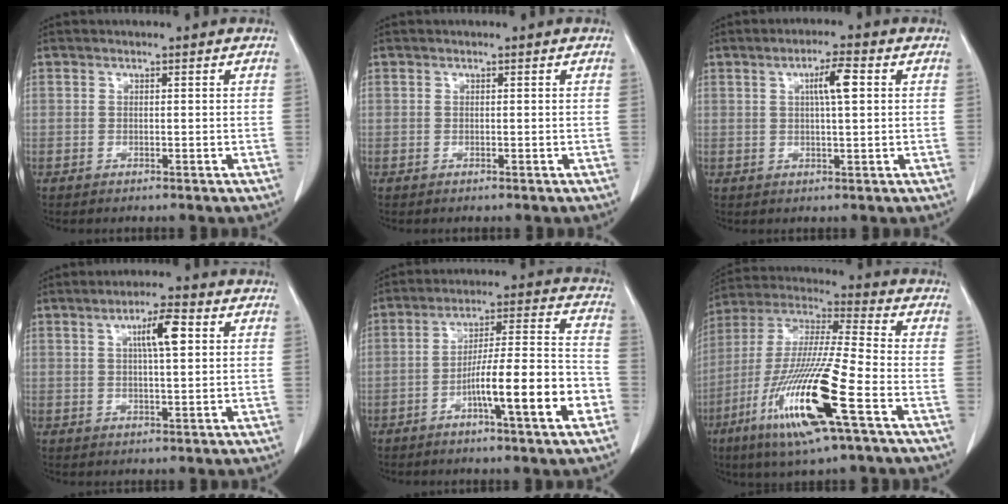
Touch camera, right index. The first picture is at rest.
{"total": 0.0}
{"total": 4.6, "force": [1.2, 0.4, 4.4], "torque": [-0.078, 0.004, 0.019]}
{"total": 5.8, "force": [1.8, 0.9, 5.4], "torque": [-0.094, 0.007, 0.029]}
{"total": 14.1, "force": [-5.5, 0.7, 13.0], "torque": [-0.204, 0.010, -0.086]}
{"total": 19.3, "force": [-8.0, 0.9, 17.5], "torque": [-0.377, -0.035, -0.156]}